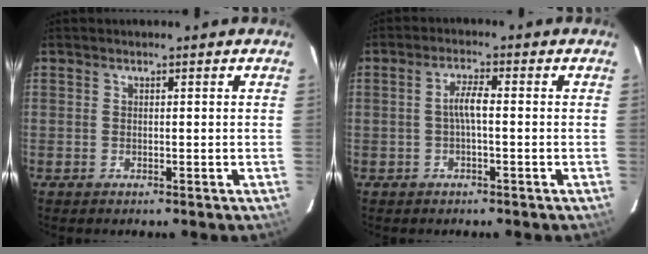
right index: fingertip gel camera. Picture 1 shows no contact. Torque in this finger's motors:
{"motor_torque": [0.43, 0.03, 0.24, 0.08]}